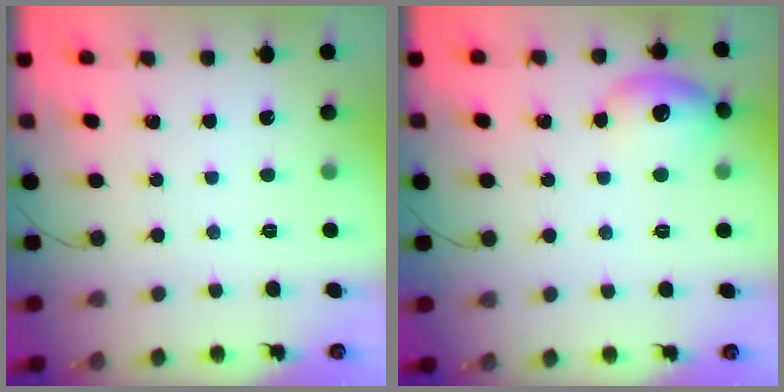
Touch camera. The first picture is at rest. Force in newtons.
{"total": 13.0, "press": 11.2, "slide": 6.7}